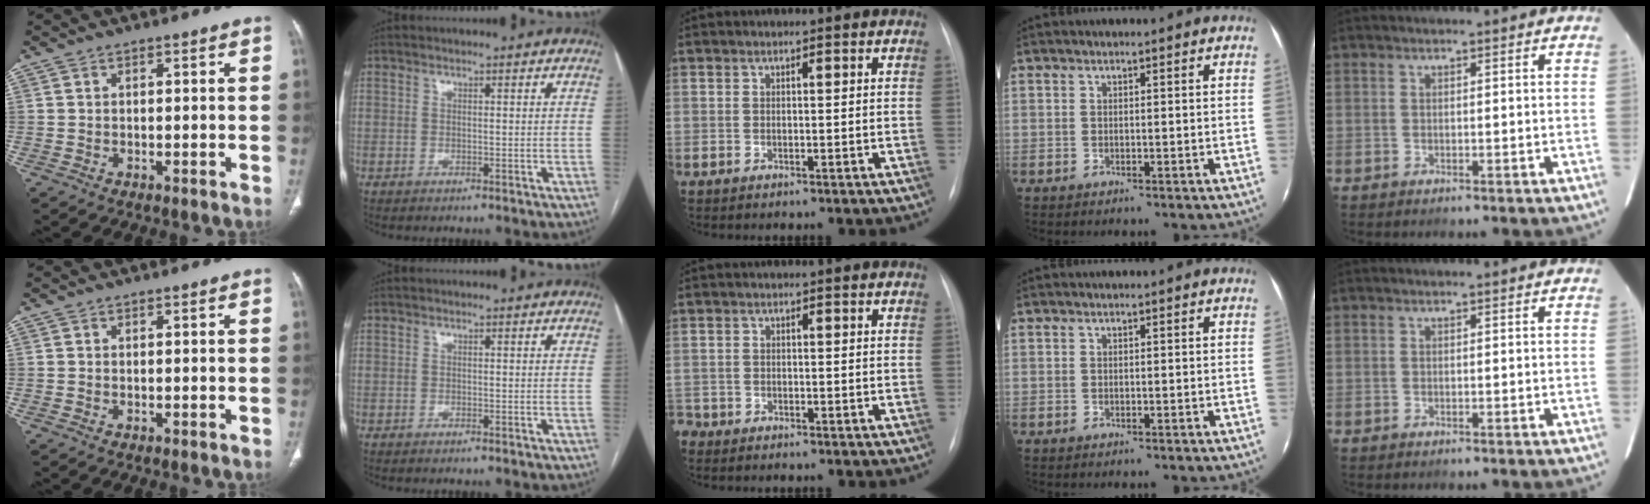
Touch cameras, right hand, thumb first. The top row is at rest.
{"middle": {"total": 1.9, "force": [-1.6, 1.0, -0.2], "torque": [0.006, 0.002, -0.031]}}